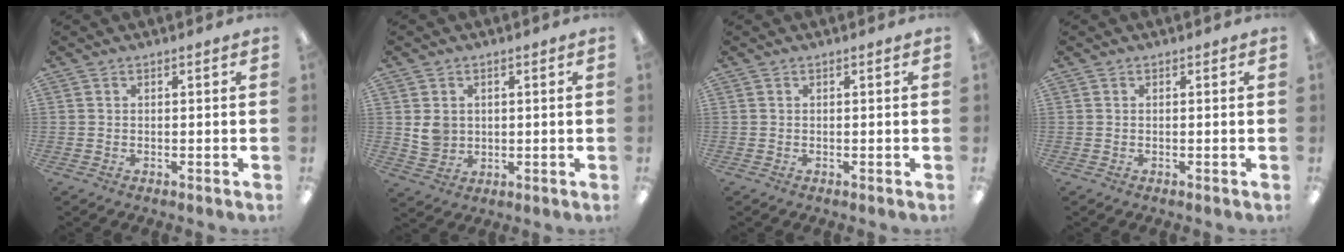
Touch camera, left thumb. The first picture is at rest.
{"total": 5.1, "force": [1.1, 4.7, 1.7], "torque": [-0.016, 0.001, 0.021]}
{"total": 0.0}
{"total": 0.0}